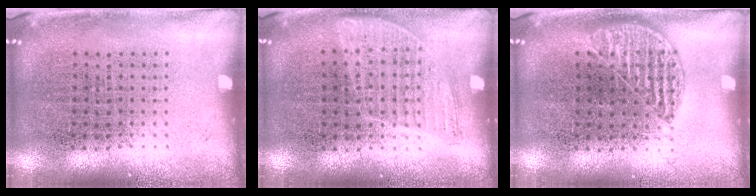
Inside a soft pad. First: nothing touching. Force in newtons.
{"total": 0.8, "press": 0.7, "slide": 0.4}
{"total": 1.0, "press": 0.8, "slide": 0.4}